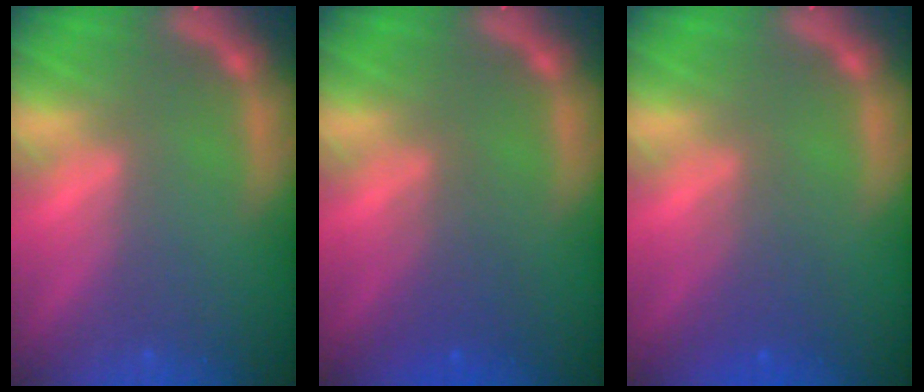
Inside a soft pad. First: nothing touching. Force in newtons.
{"total": 2.5}
{"total": 2.5}